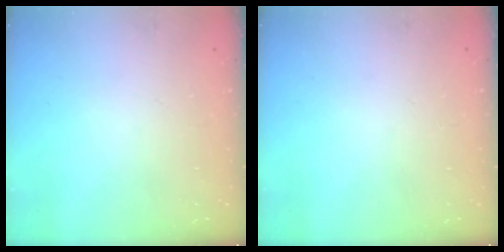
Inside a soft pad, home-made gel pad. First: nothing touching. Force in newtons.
{"total": 0.0}